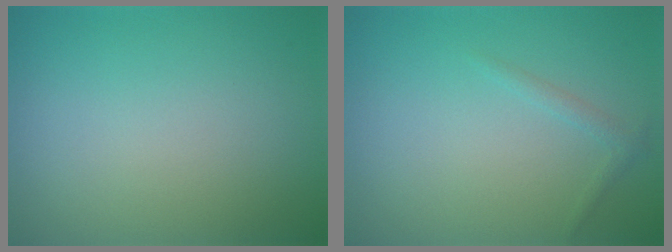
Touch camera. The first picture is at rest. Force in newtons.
{"total": 0.9, "press": 0.9, "slide": 0.1}